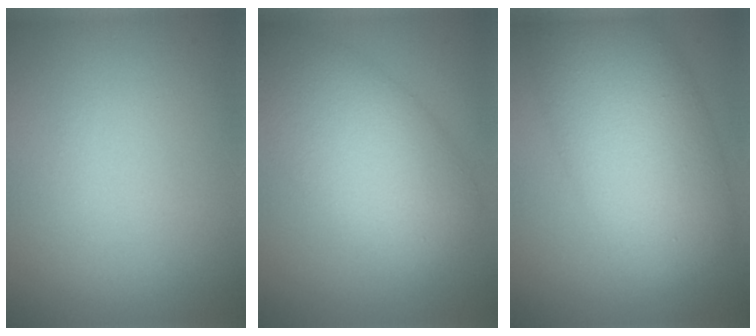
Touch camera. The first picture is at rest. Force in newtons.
{"total": 8.2, "press": 8.2, "slide": 0.3}
{"total": 10.2, "press": 10.2, "slide": 0.2}